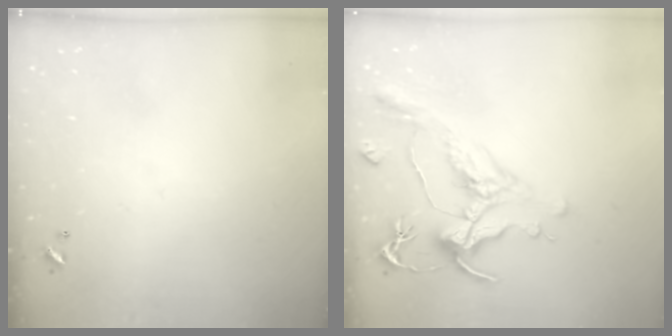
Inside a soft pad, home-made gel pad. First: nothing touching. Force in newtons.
{"total": 1.1, "press": 0.0, "slide": 1.1}